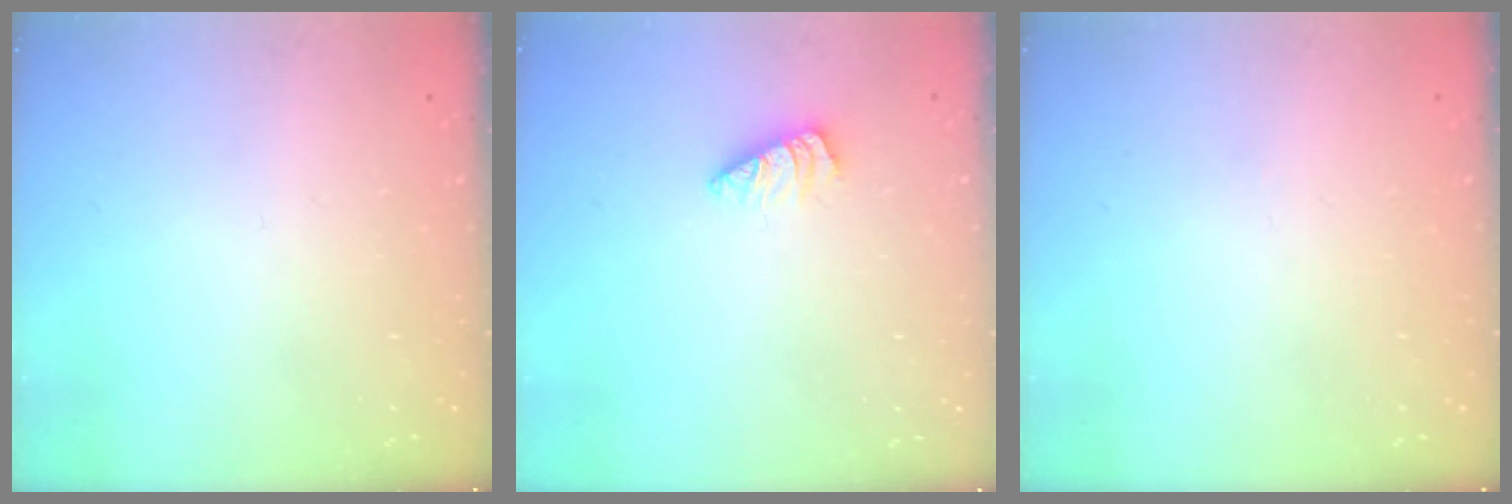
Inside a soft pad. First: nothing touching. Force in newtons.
{"total": 1.5, "press": 1.5, "slide": 0.3}
{"total": 0.0}